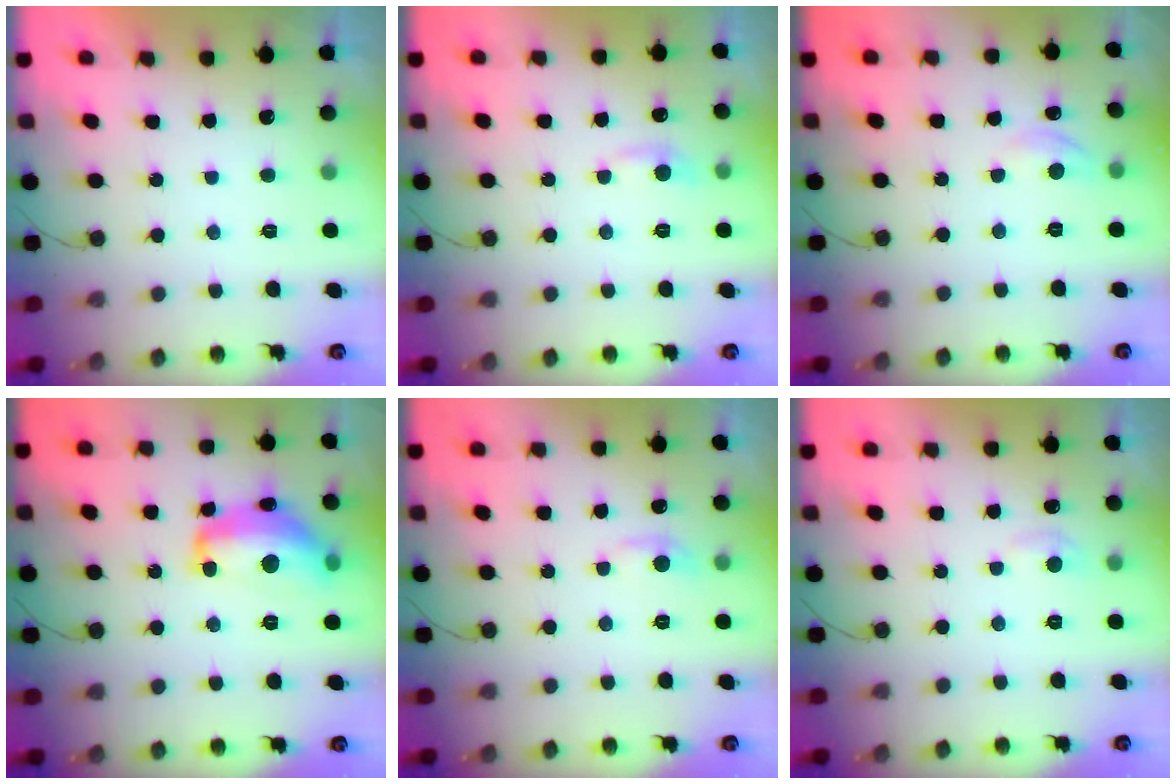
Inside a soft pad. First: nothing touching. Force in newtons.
{"total": 4.9, "press": 4.9, "slide": 0.7}
{"total": 4.7, "press": 4.7, "slide": 0.7}
{"total": 15.3, "press": 15.2, "slide": 1.3}
{"total": 5.2, "press": 5.1, "slide": 0.8}
{"total": 5.8, "press": 5.8, "slide": 0.7}